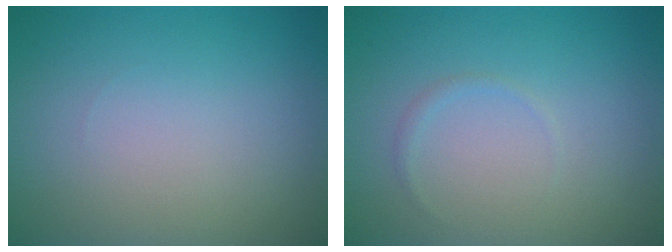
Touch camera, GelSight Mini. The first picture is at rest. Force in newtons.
{"total": 0.6, "press": 0.6, "slide": 0.1}